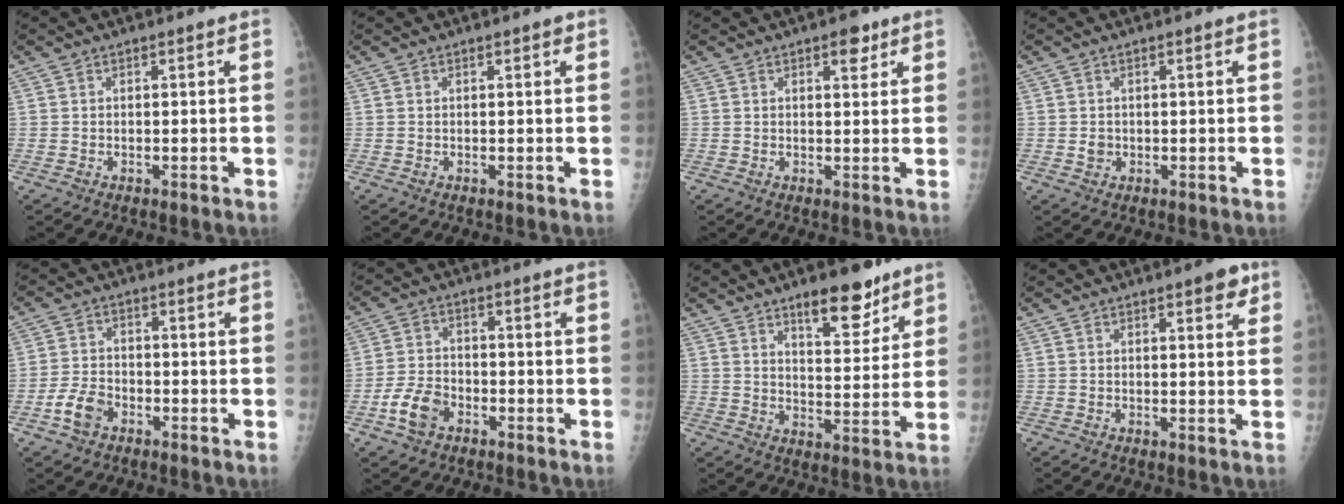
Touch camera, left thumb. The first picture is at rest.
{"total": 0.6, "force": [0.4, 0.3, 0.4], "torque": [-0.005, -0.001, 0.003]}
{"total": 3.2, "force": [1.9, 1.6, 2.1], "torque": [-0.014, -0.007, 0.025]}
{"total": 1.3, "force": [0.1, 1.1, 0.6], "torque": [-0.004, 0.001, 0.006]}
{"total": 5.2, "force": [-2.7, 3.4, 2.9], "torque": [-0.052, 0.017, -0.052]}
{"total": 6.4, "force": [-3.2, 4.3, 3.6], "torque": [-0.067, 0.018, -0.061]}
{"total": 10.7, "force": [7.4, 4.1, 6.6], "torque": [-0.068, -0.049, 0.114]}
{"total": 3.2, "force": [1.9, 1.1, 2.4], "torque": [-0.019, -0.007, 0.020]}